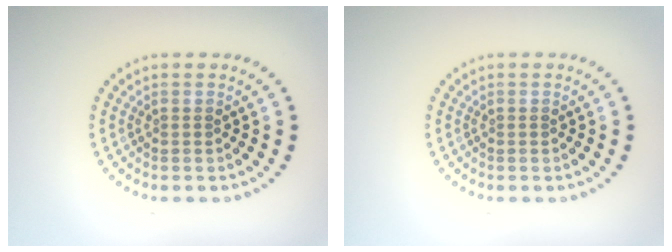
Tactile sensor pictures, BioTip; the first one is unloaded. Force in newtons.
{"total": 0.0}